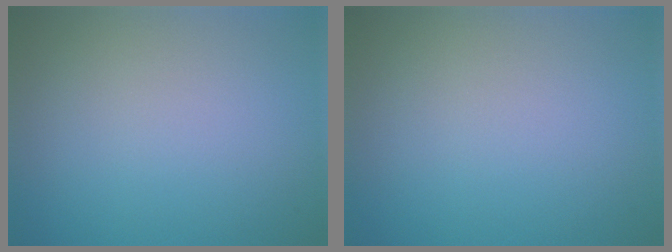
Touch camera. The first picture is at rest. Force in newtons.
{"total": 0.0}